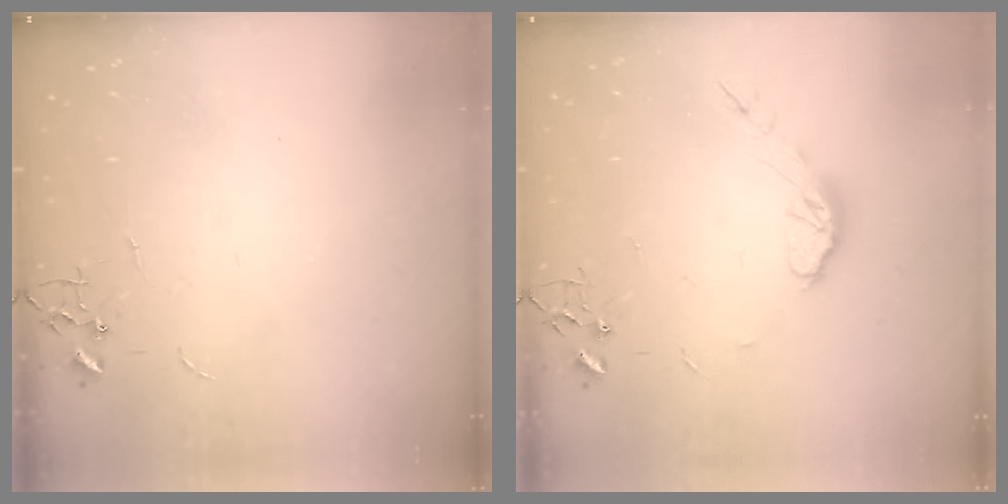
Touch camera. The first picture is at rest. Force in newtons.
{"total": 8.3, "press": 8.3, "slide": 0.5}